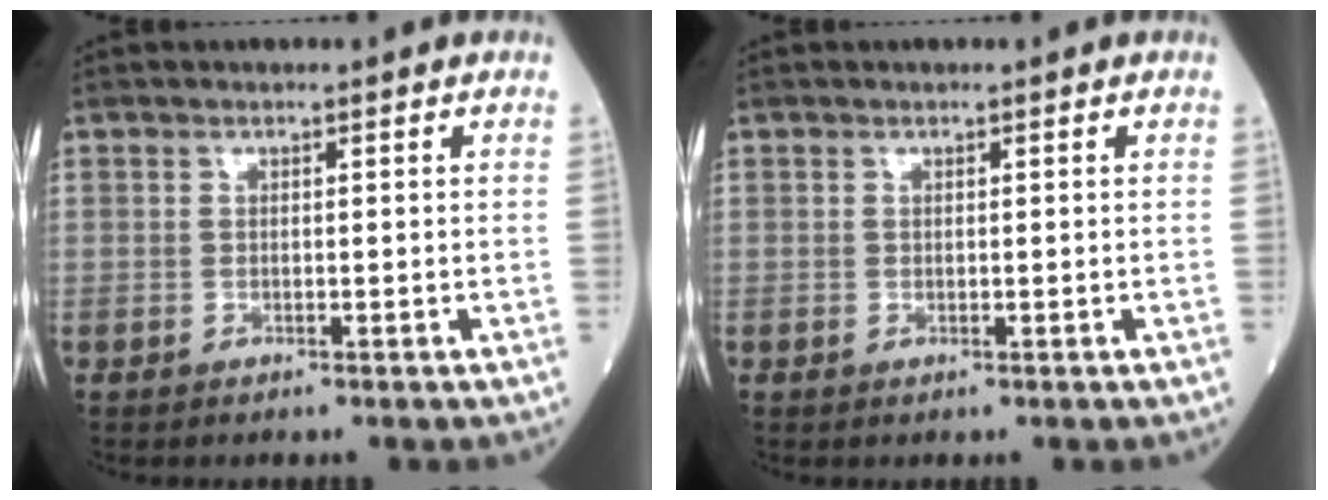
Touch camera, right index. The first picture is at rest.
{"total": 0.0}